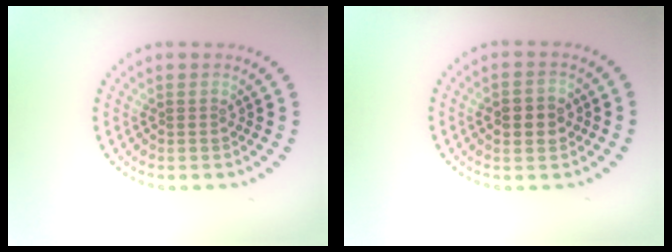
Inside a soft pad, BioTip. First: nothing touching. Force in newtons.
{"total": 2.6, "press": 2.6, "slide": 0.2}